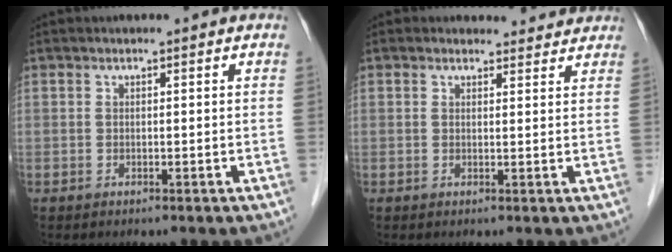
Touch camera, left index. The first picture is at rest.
{"total": 3.2, "force": [2.9, 1.3, -0.2], "torque": [0.005, 0.001, 0.024]}